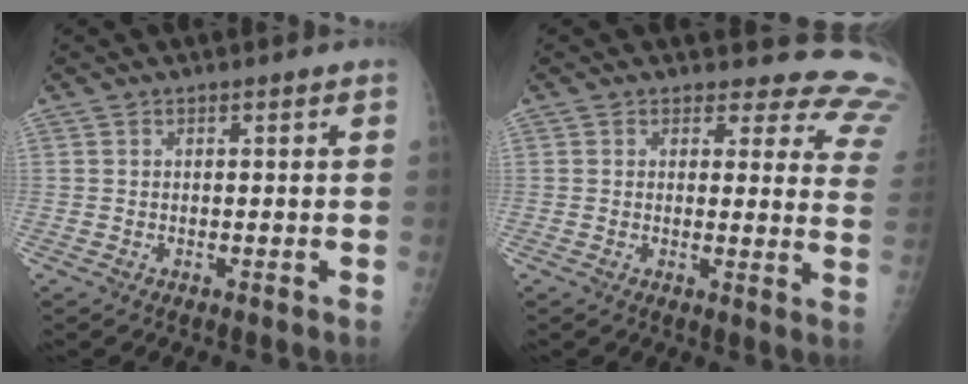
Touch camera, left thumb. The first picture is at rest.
{"total": 14.0, "force": [13.1, 4.8, 1.5], "torque": [0.037, -0.114, 0.101]}